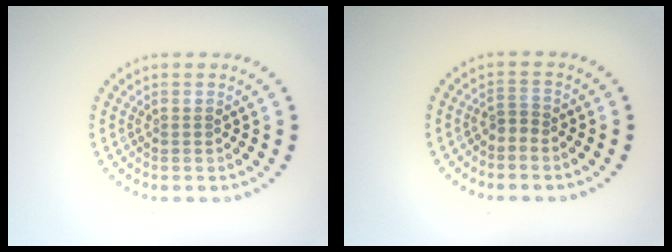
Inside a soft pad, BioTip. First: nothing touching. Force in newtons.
{"total": 1.2, "press": 0.8, "slide": 0.9}